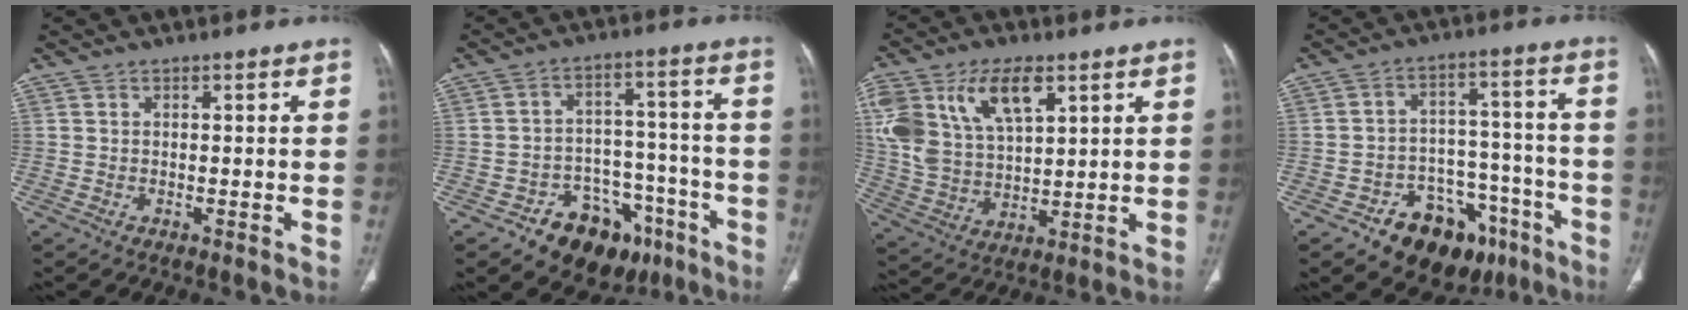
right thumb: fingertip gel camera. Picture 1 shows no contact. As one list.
[{"total": 14.5, "force": [-8.9, 9.7, 6.0], "torque": [-0.037, 0.087, -0.124]}, {"total": 17.6, "force": [7.7, 9.6, 12.6], "torque": [-0.246, -0.012, 0.153]}, {"total": 16.0, "force": [-9.9, 10.3, 7.2], "torque": [-0.053, 0.095, -0.139]}]